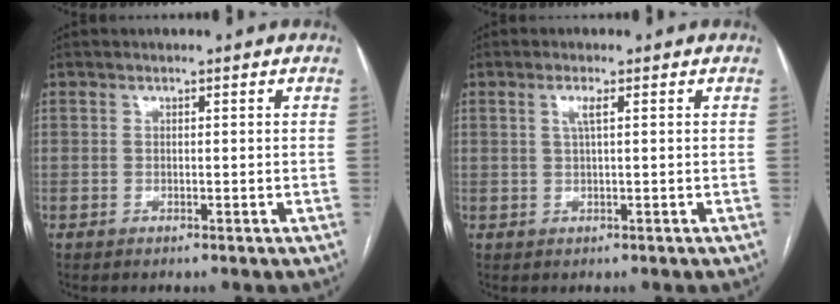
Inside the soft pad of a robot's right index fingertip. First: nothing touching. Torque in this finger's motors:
{"motor_torque": [0.08, 0.00, 0.01, 0.02]}